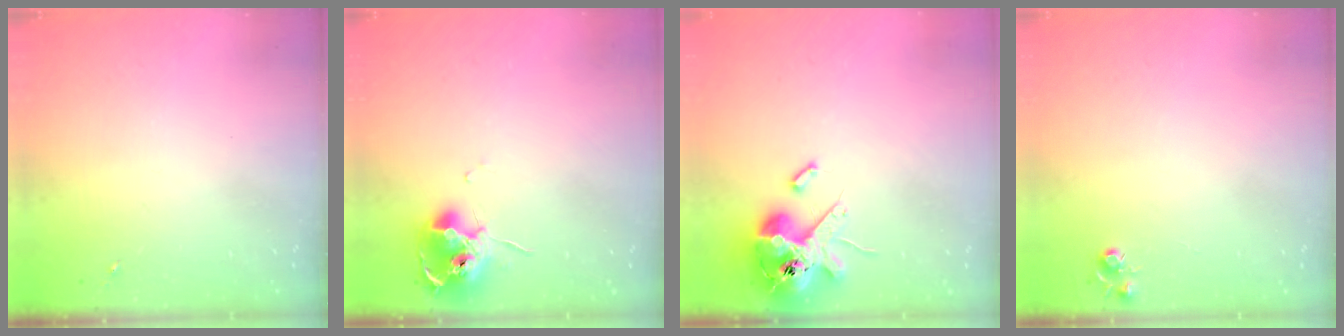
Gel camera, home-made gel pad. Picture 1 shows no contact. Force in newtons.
{"total": 11.2, "press": 11.1, "slide": 1.1}
{"total": 14.9, "press": 14.7, "slide": 2.3}
{"total": 5.1, "press": 5.0, "slide": 0.5}